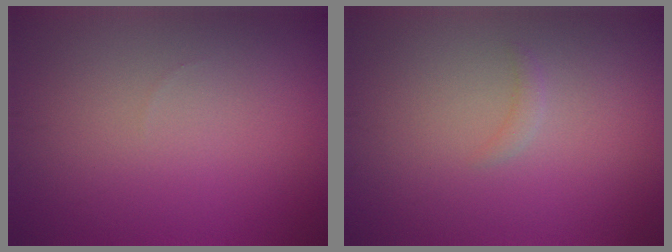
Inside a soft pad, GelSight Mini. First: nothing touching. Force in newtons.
{"total": 0.8, "press": 0.7, "slide": 0.2}